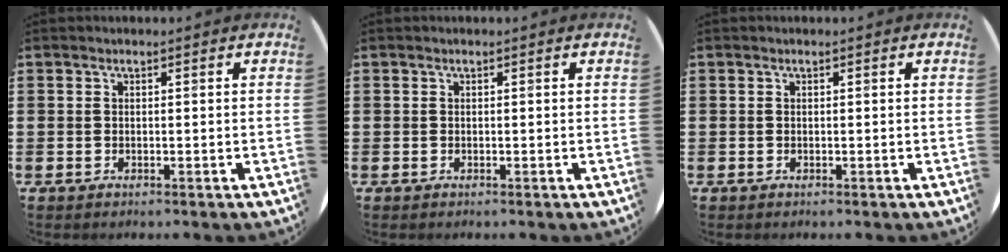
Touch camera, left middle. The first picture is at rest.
{"total": 0.0}
{"total": 0.0}